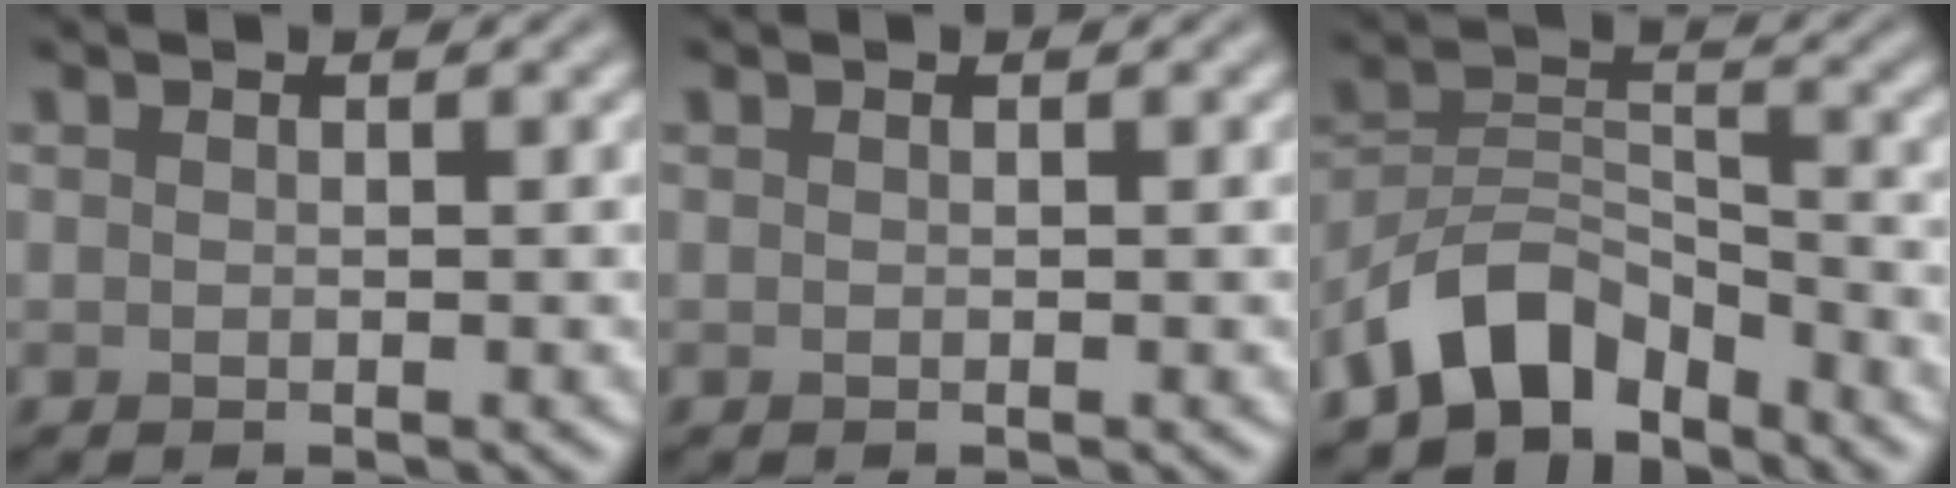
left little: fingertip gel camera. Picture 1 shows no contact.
{"total": 0.0}
{"total": 6.5, "force": [-4.9, 3.2, 2.9], "torque": [-0.041, 0.006, -0.101]}